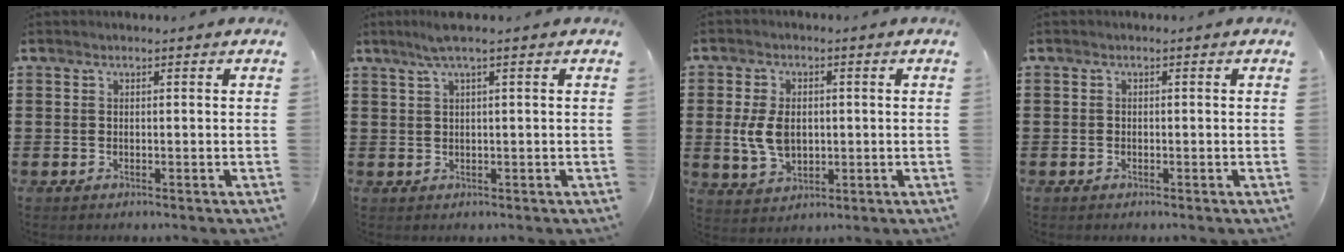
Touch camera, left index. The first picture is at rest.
{"total": 2.5, "force": [1.3, -0.1, 2.1], "torque": [-0.043, 0.000, 0.022]}
{"total": 6.4, "force": [0.1, 4.3, 4.7], "torque": [-0.108, 0.003, -0.005]}
{"total": 0.6, "force": [-0.4, 0.4, 0.1], "torque": [-0.005, 0.000, -0.008]}